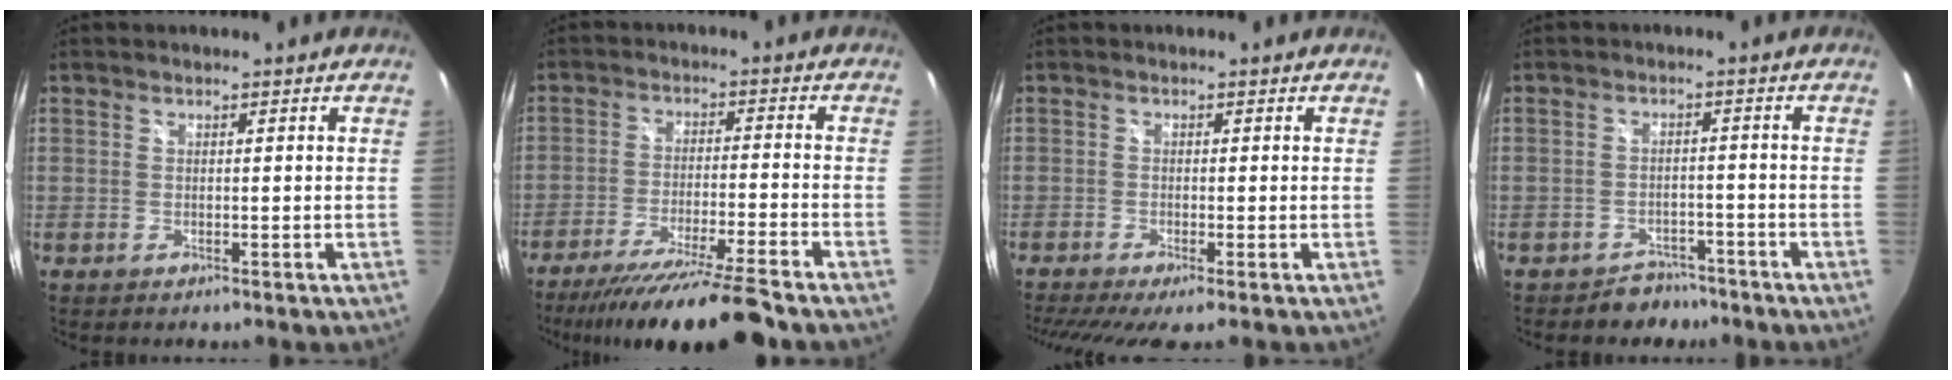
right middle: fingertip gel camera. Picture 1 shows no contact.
{"total": 15.9, "force": [-13.6, -1.4, 8.0], "torque": [-0.154, -0.025, -0.221]}
{"total": 6.3, "force": [-4.8, 0.0, 4.1], "torque": [-0.088, -0.034, -0.079]}
{"total": 5.2, "force": [-4.1, 3.1, 0.3], "torque": [-0.009, 0.017, -0.054]}